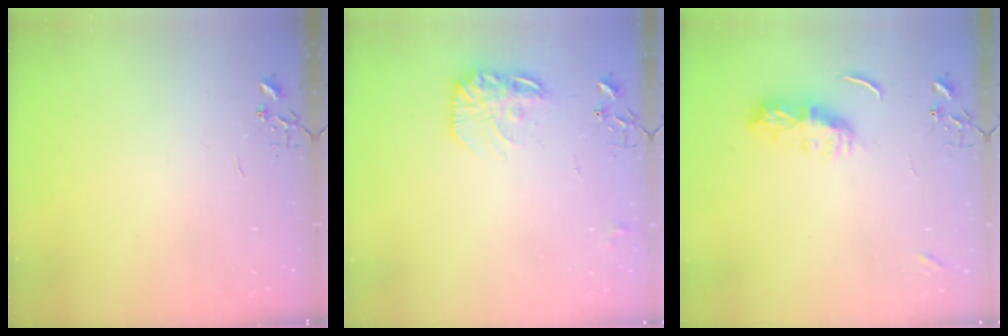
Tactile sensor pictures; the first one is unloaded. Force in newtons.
{"total": 13.6, "press": 13.6, "slide": 0.7}
{"total": 7.4, "press": 7.4, "slide": 0.5}